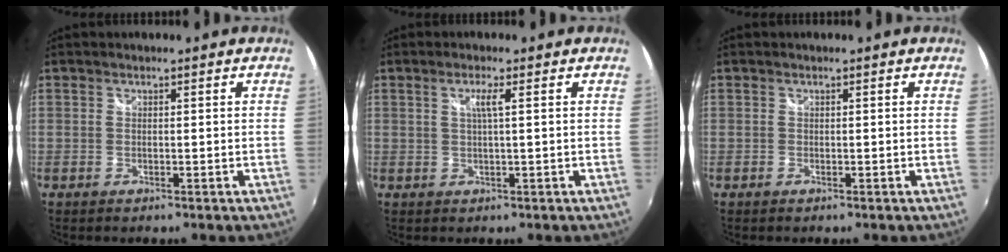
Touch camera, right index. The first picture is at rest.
{"total": 2.1, "force": [0.6, -0.4, 1.9], "torque": [-0.036, -0.002, 0.009]}
{"total": 0.0}